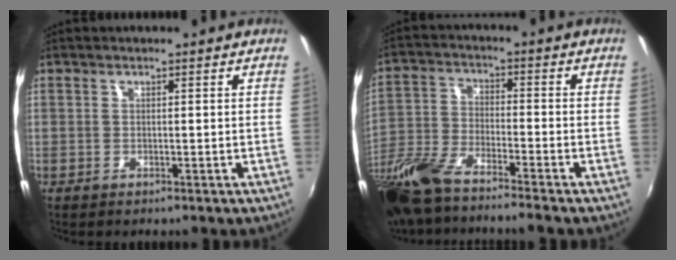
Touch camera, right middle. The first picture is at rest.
{"total": 15.0, "force": [-11.8, 2.5, 9.0], "torque": [-0.204, -0.039, -0.232]}